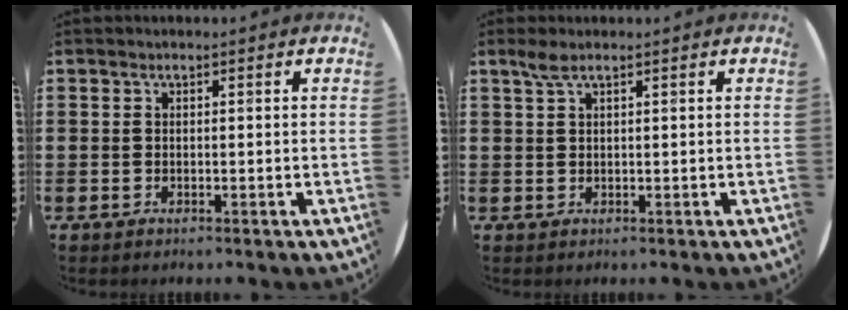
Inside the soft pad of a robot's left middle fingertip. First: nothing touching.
{"total": 1.5, "force": [1.0, 0.1, 1.1], "torque": [-0.023, 0.002, 0.017]}